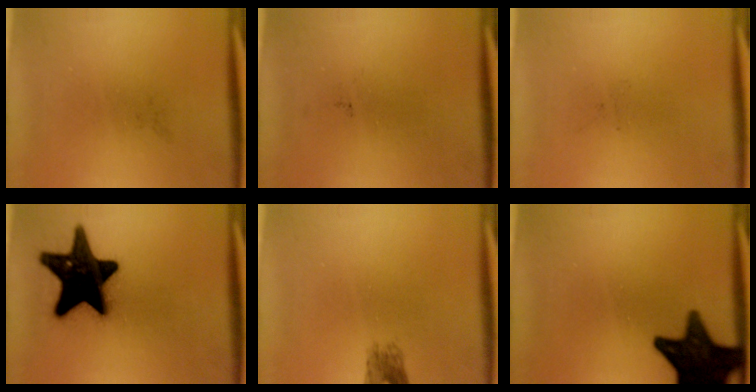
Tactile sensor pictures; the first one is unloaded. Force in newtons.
{"total": 0.0}
{"total": 0.0}
{"total": 18.9}
{"total": 2.2}
{"total": 16.6}